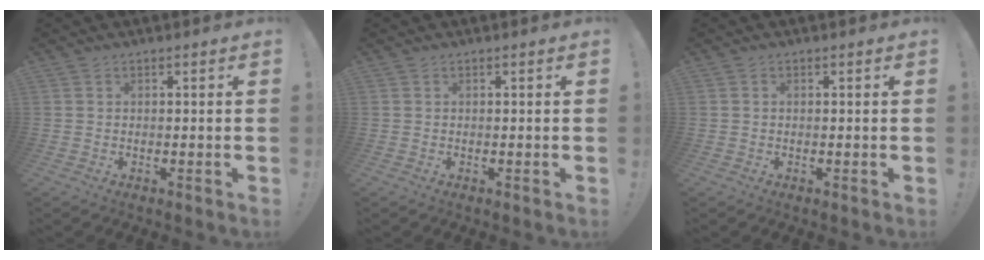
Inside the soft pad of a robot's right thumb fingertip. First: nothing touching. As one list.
[{"total": 0.0}, {"total": 0.0}]